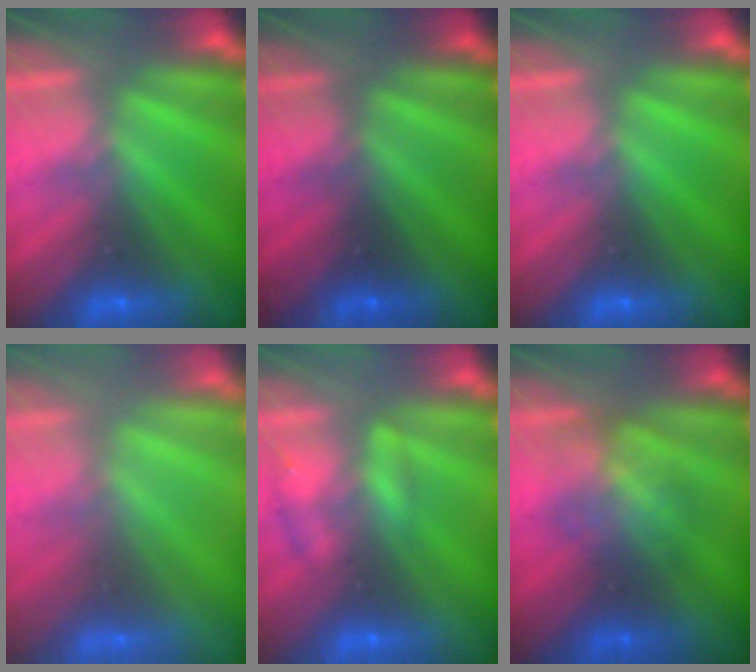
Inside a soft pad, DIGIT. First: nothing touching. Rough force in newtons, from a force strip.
{"total": 2.4}
{"total": 0.0}
{"total": 4.5}
{"total": 2.3}
{"total": 3.2}